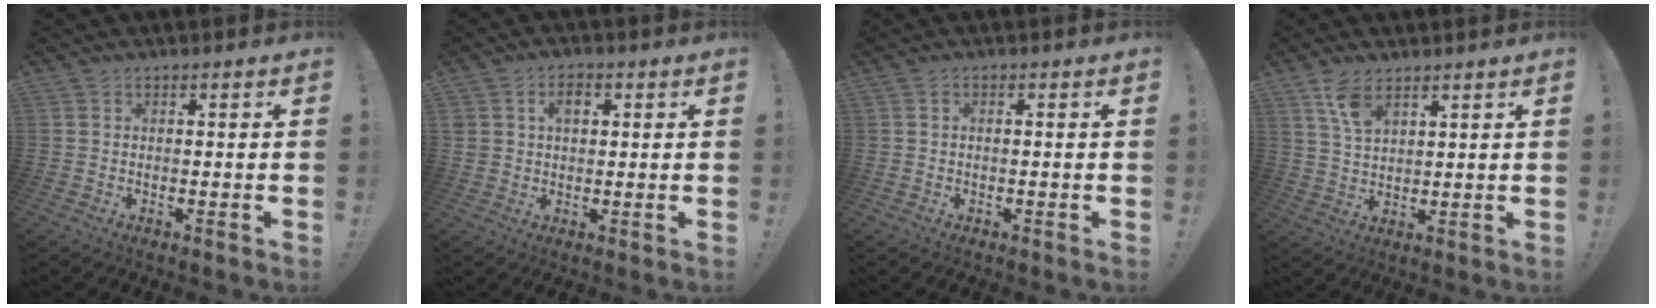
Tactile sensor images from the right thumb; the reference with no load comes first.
{"total": 4.8, "force": [1.3, 3.7, 2.8], "torque": [-0.055, 0.010, 0.023]}
{"total": 1.1, "force": [-0.9, 0.2, 0.5], "torque": [-0.012, 0.003, -0.016]}
{"total": 7.0, "force": [4.4, 3.3, 4.4], "torque": [-0.079, -0.017, 0.081]}